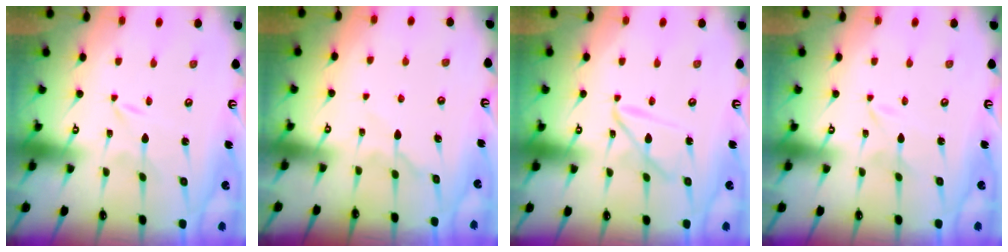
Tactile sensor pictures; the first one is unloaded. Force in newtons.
{"total": 6.7, "press": 6.7, "slide": 0.6}
{"total": 8.5, "press": 8.5, "slide": 0.8}
{"total": 1.0, "press": 1.0, "slide": 0.2}